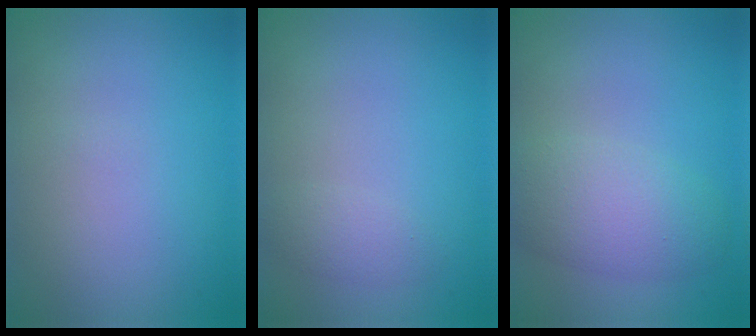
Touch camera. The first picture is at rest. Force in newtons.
{"total": 1.3, "press": 1.3, "slide": 0.1}
{"total": 4.3, "press": 4.3, "slide": 0.1}